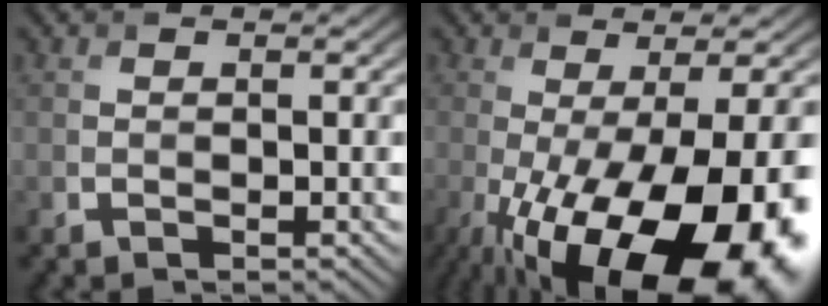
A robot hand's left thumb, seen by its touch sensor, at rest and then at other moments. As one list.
[{"total": 17.4, "force": [-7.0, 5.9, 14.8], "torque": [-0.254, -0.041, -0.092]}]